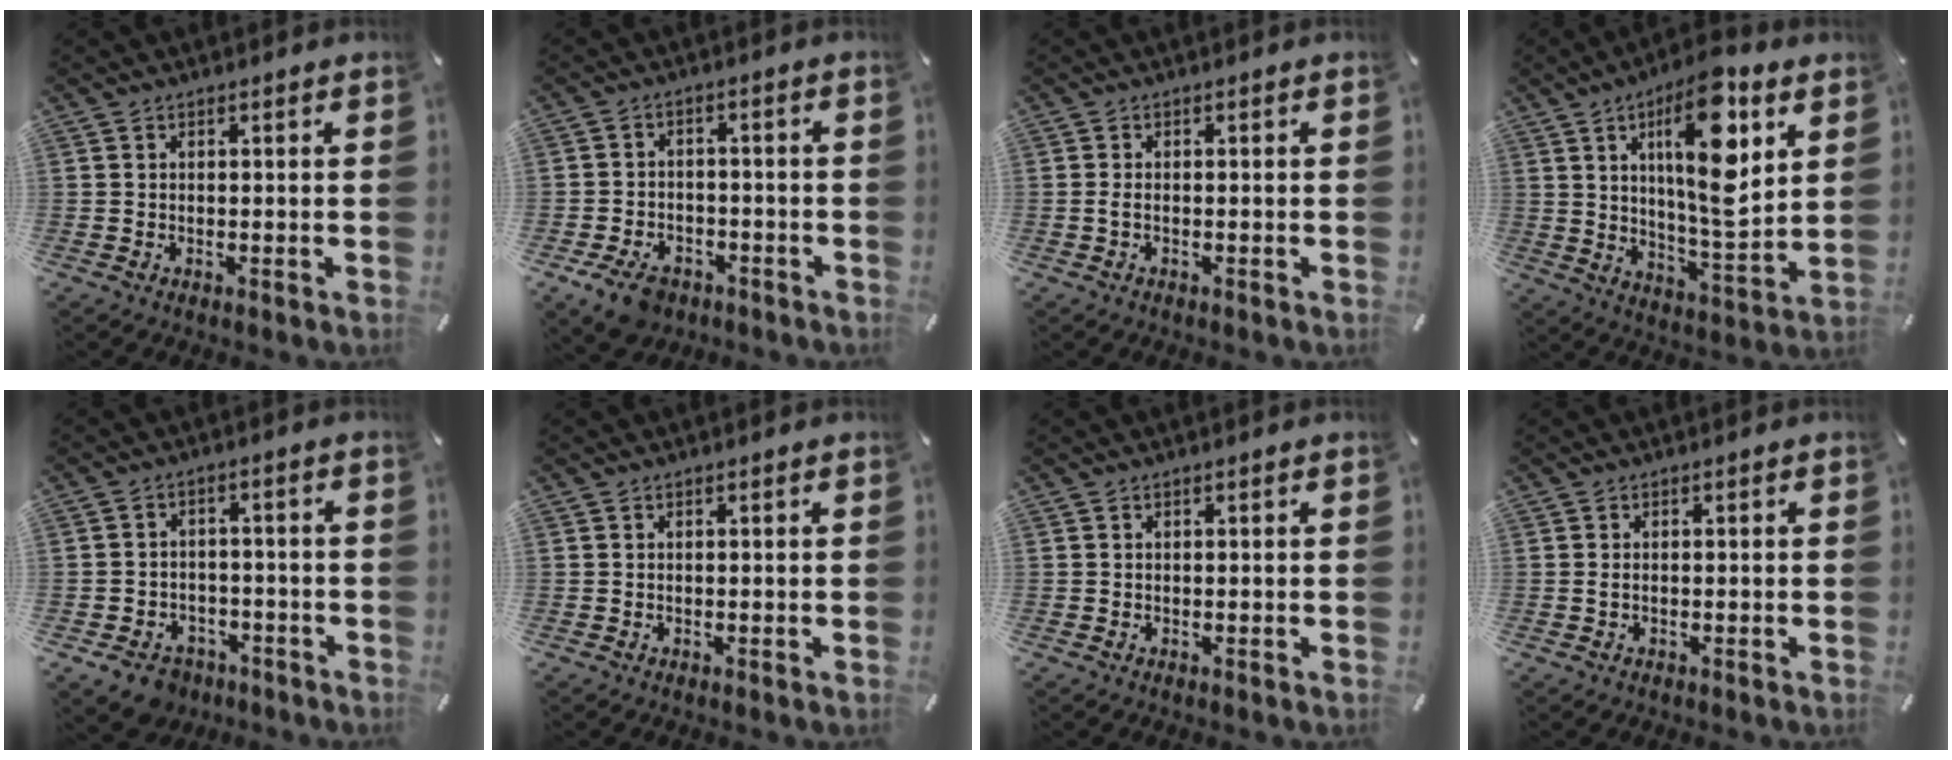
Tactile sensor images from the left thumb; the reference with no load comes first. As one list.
[{"total": 7.2, "force": [-4.5, 4.6, 3.3], "torque": [-0.070, 0.022, -0.083]}, {"total": 1.4, "force": [-0.5, 0.5, 1.2], "torque": [-0.029, -0.002, -0.012]}, {"total": 18.9, "force": [7.3, 6.1, 16.3], "torque": [-0.277, -0.030, 0.106]}, {"total": 7.0, "force": [-4.7, 4.6, 2.2], "torque": [-0.045, 0.030, -0.087]}, {"total": 0.0}, {"total": 0.0}, {"total": 0.9, "force": [-0.3, 0.4, 0.8], "torque": [-0.015, -0.001, -0.006]}]